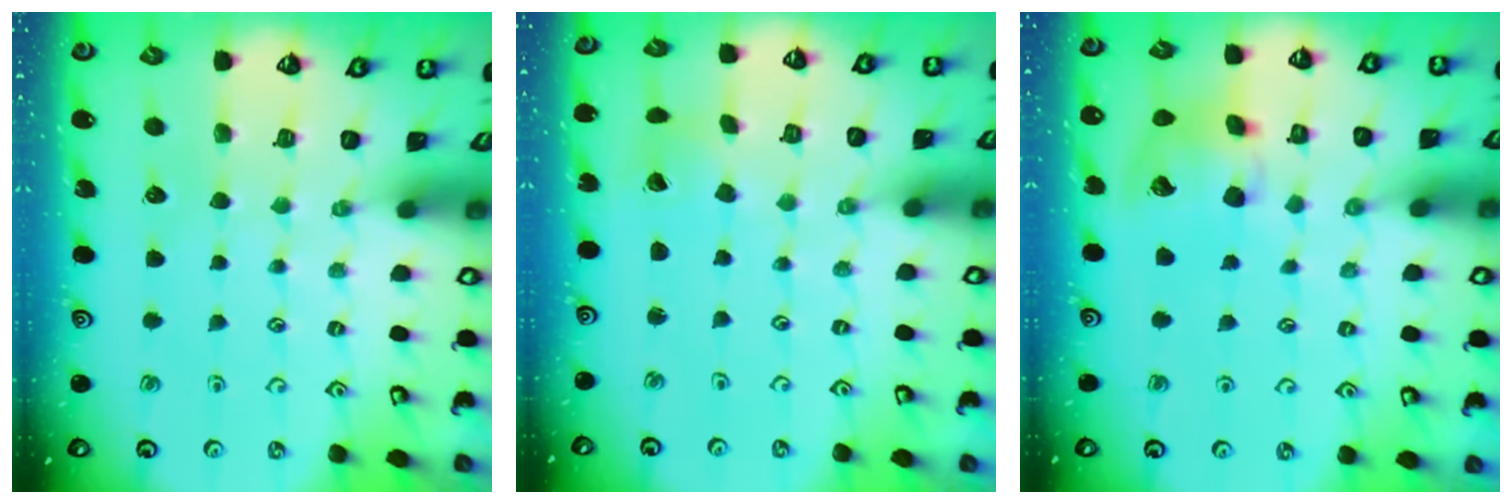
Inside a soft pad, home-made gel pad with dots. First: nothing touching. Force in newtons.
{"total": 2.5, "press": 2.5, "slide": 0.4}
{"total": 13.3, "press": 13.2, "slide": 2.1}